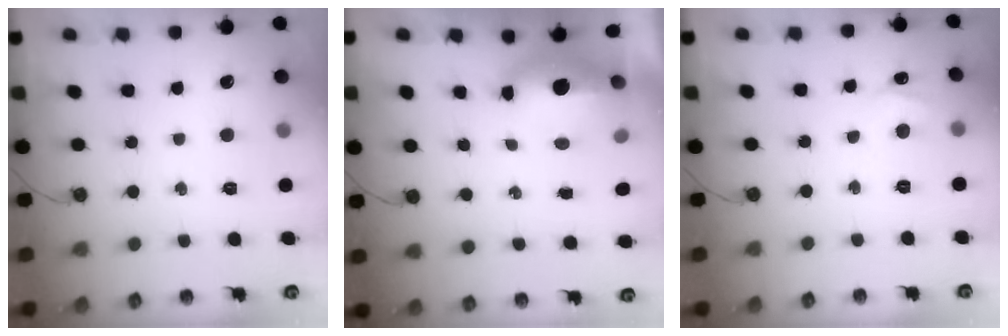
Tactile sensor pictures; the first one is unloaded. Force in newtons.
{"total": 7.0, "press": 6.9, "slide": 1.2}
{"total": 1.9, "press": 1.9, "slide": 0.2}